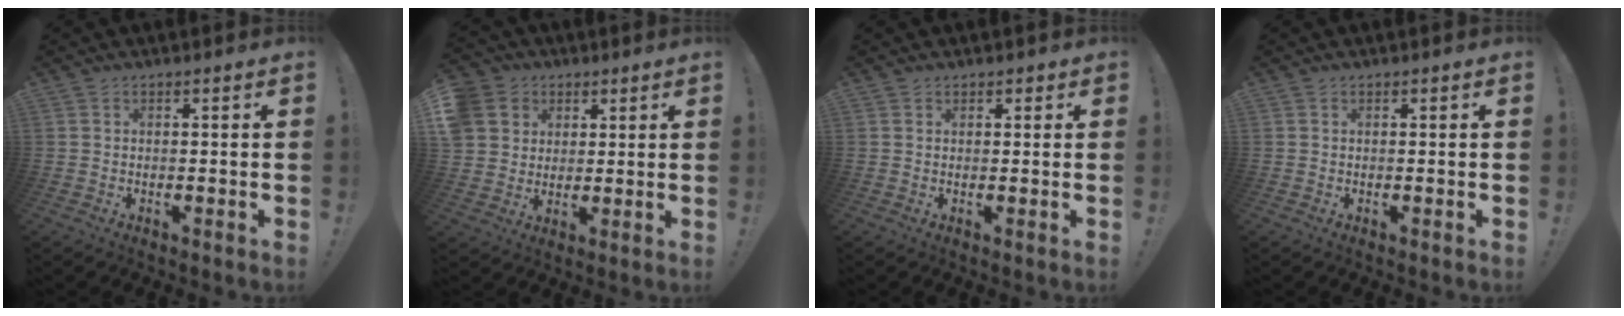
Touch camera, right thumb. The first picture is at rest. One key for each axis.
{"total": 9.5, "fx": 2.9, "fy": 8.6, "fz": 2.5, "tx": -0.043, "ty": -0.010, "tz": 0.064}
{"total": 0.6, "fx": 0.4, "fy": 0.4, "fz": 0.0, "tx": 0.003, "ty": 0.000, "tz": 0.008}
{"total": 0.0}